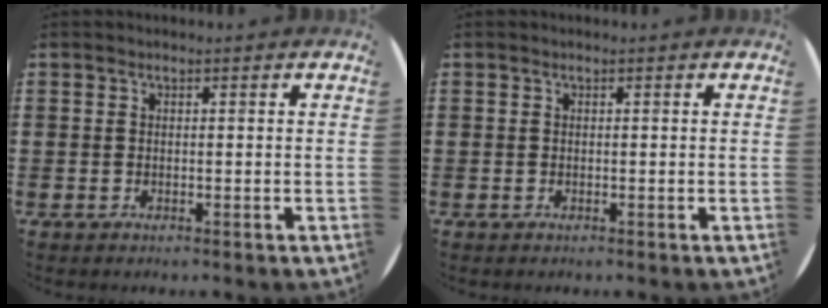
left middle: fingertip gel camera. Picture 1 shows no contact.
{"total": 0.0}